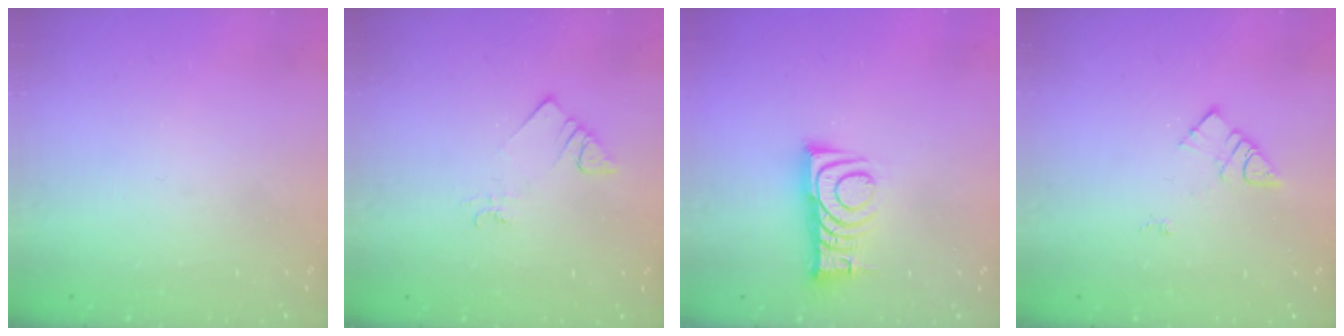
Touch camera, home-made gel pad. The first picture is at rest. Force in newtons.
{"total": 2.1, "press": 2.0, "slide": 0.5}
{"total": 10.1, "press": 10.1, "slide": 0.3}
{"total": 6.6, "press": 6.6, "slide": 0.7}